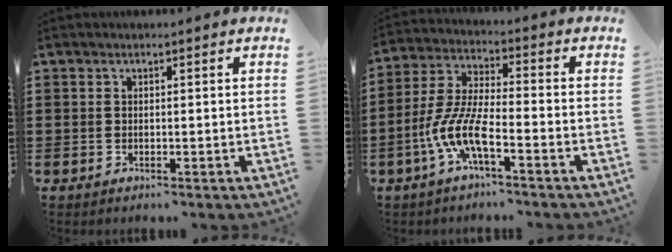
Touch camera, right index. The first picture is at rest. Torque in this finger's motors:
{"motor_torque": [1.35, -0.79, 0.49, 0.21]}